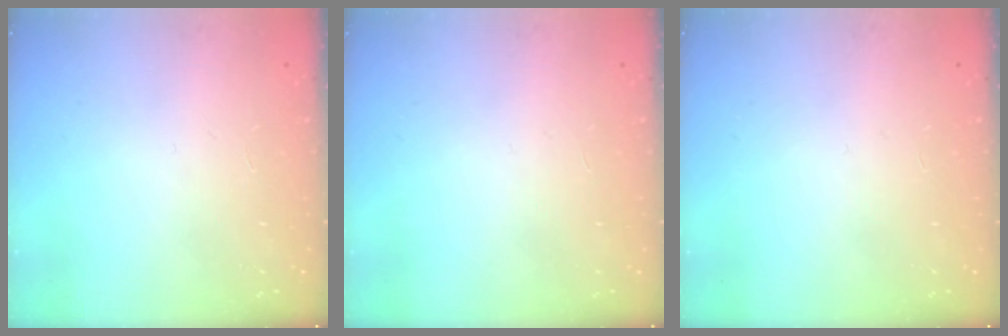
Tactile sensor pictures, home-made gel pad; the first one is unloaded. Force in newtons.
{"total": 0.0}
{"total": 0.0}